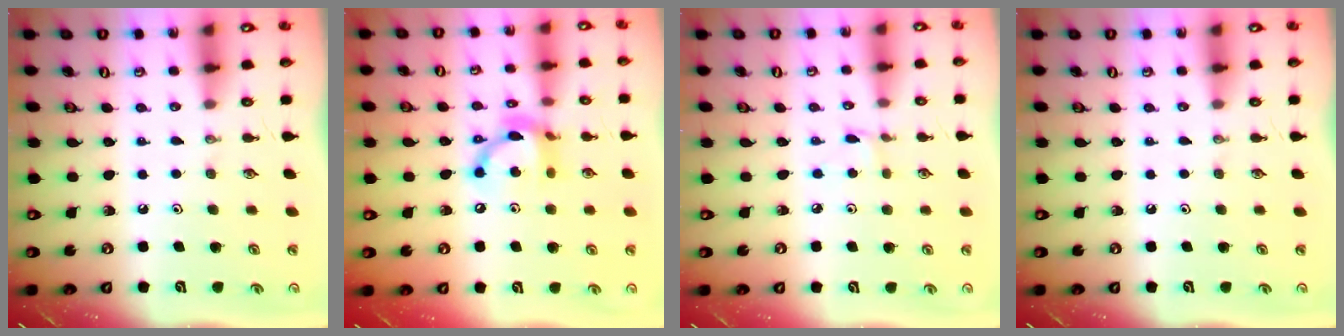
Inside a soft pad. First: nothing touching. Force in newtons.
{"total": 12.3, "press": 12.2, "slide": 0.7}
{"total": 1.6, "press": 1.5, "slide": 0.2}
{"total": 0.0}